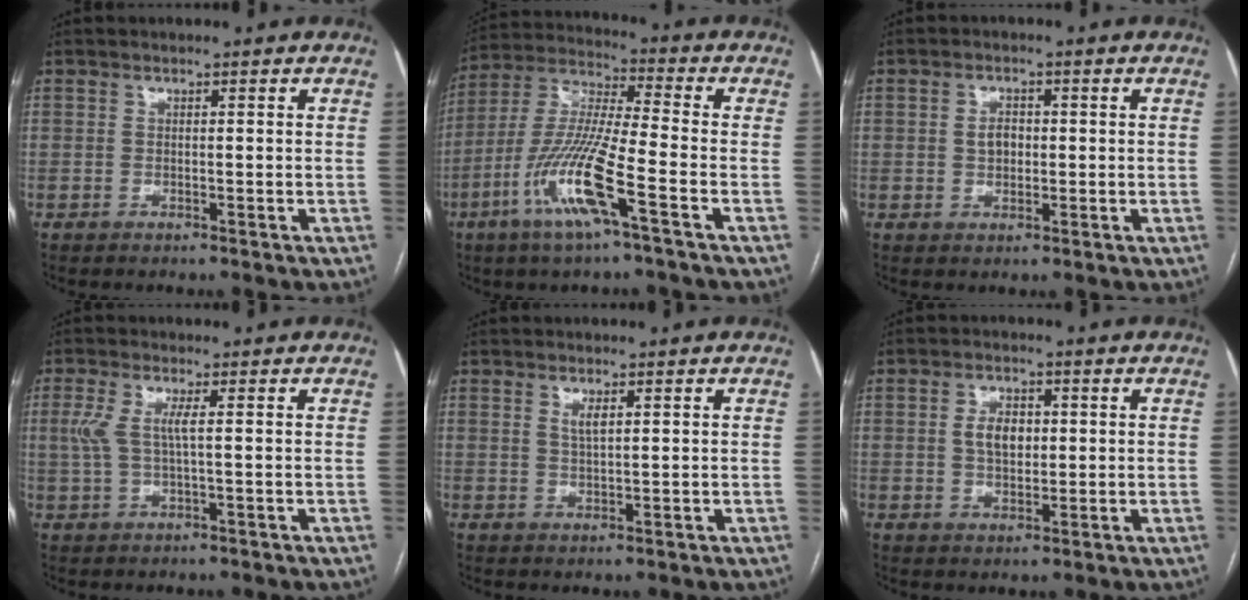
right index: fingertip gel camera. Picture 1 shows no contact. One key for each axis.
{"total": 13.8, "fx": -6.0, "fy": 0.5, "fz": 12.4, "tx": -0.262, "ty": -0.011, "tz": -0.120}
{"total": 2.7, "fx": 0.1, "fy": 1.9, "fz": 1.9, "tx": -0.032, "ty": 0.006, "tz": 0.003}
{"total": 3.9, "fx": 0.6, "fy": 0.6, "fz": 3.8, "tx": -0.099, "ty": 0.011, "tz": 0.014}
{"total": 2.0, "fx": 0.9, "fy": 0.4, "fz": 1.7, "tx": -0.038, "ty": -0.003, "tz": 0.020}
{"total": 4.3, "fx": 0.6, "fy": 2.6, "fz": 3.4, "tx": -0.063, "ty": 0.007, "tz": 0.014}